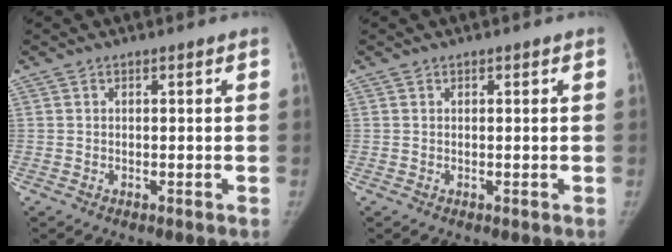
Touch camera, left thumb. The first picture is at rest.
{"total": 0.0}